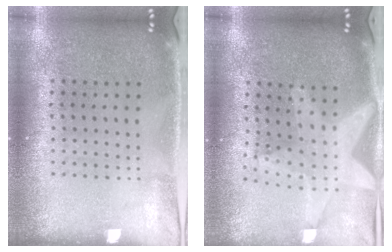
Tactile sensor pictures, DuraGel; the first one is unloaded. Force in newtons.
{"total": 2.1, "press": 1.7, "slide": 1.2}